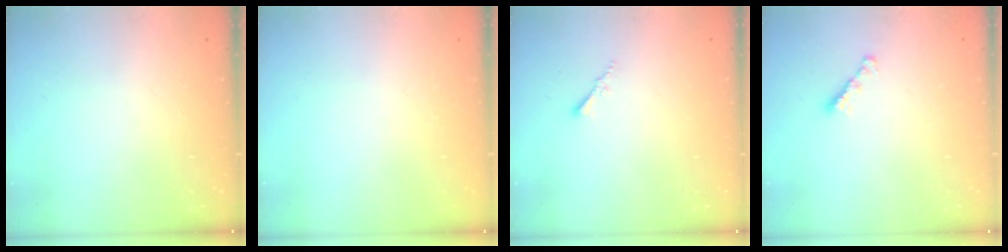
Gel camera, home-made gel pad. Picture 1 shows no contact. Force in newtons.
{"total": 0.0}
{"total": 1.5, "press": 1.5, "slide": 0.4}
{"total": 2.7, "press": 2.6, "slide": 0.7}